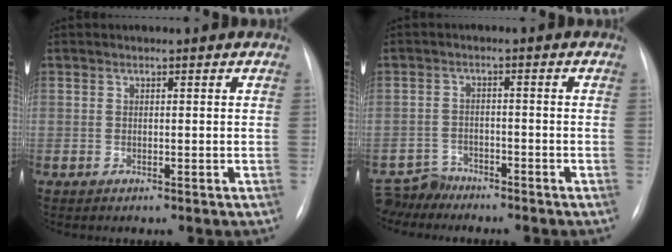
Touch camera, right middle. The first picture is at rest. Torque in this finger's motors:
{"motor_torque": [-0.21, -0.21, -0.12, -0.03]}